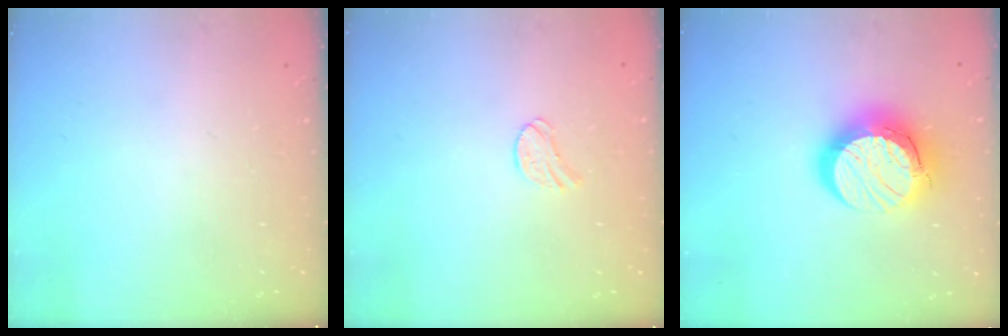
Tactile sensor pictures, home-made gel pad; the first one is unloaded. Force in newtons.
{"total": 5.8, "press": 5.8, "slide": 0.4}
{"total": 15.8, "press": 15.8, "slide": 1.1}